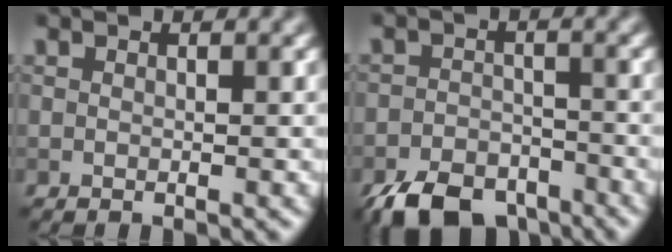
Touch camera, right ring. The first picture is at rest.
{"total": 6.5, "force": [-4.8, 3.3, 2.9], "torque": [-0.047, -0.011, -0.085]}